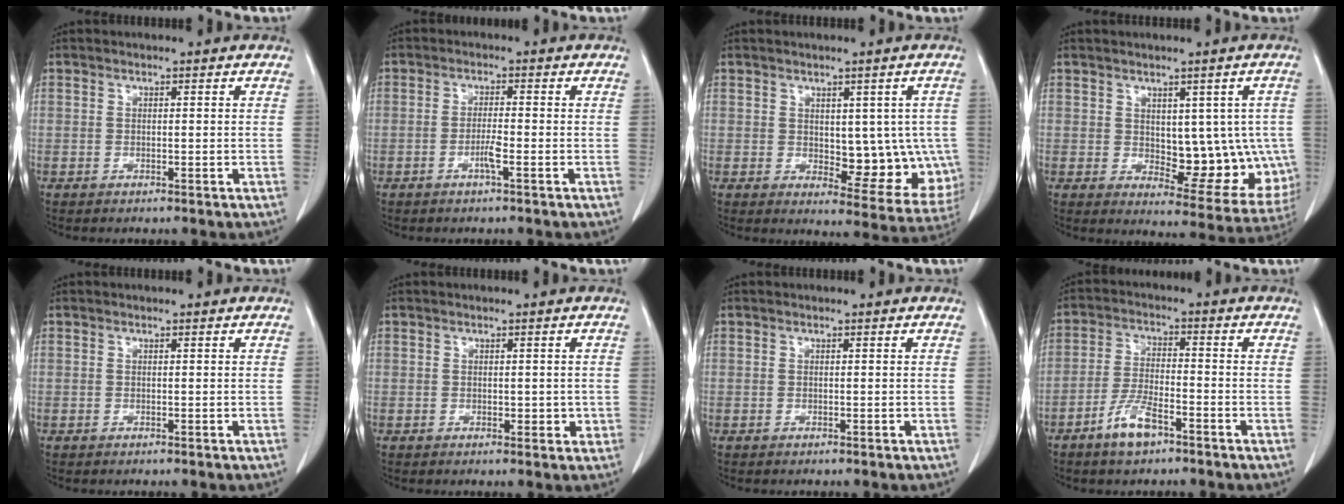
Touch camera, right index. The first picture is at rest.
{"total": 2.5, "force": [-1.1, 0.0, 2.2], "torque": [-0.044, -0.001, -0.023]}
{"total": 10.6, "force": [-0.2, 5.3, 9.2], "torque": [-0.089, 0.000, 0.013]}
{"total": 11.9, "force": [0.1, 6.2, 10.1], "torque": [-0.103, 0.006, 0.021]}
{"total": 0.0}
{"total": 1.9, "force": [-0.1, 1.3, 1.4], "torque": [-0.014, 0.004, 0.004]}
{"total": 0.0}
{"total": 6.2, "force": [-4.0, 1.8, 4.3], "torque": [-0.096, -0.003, -0.076]}